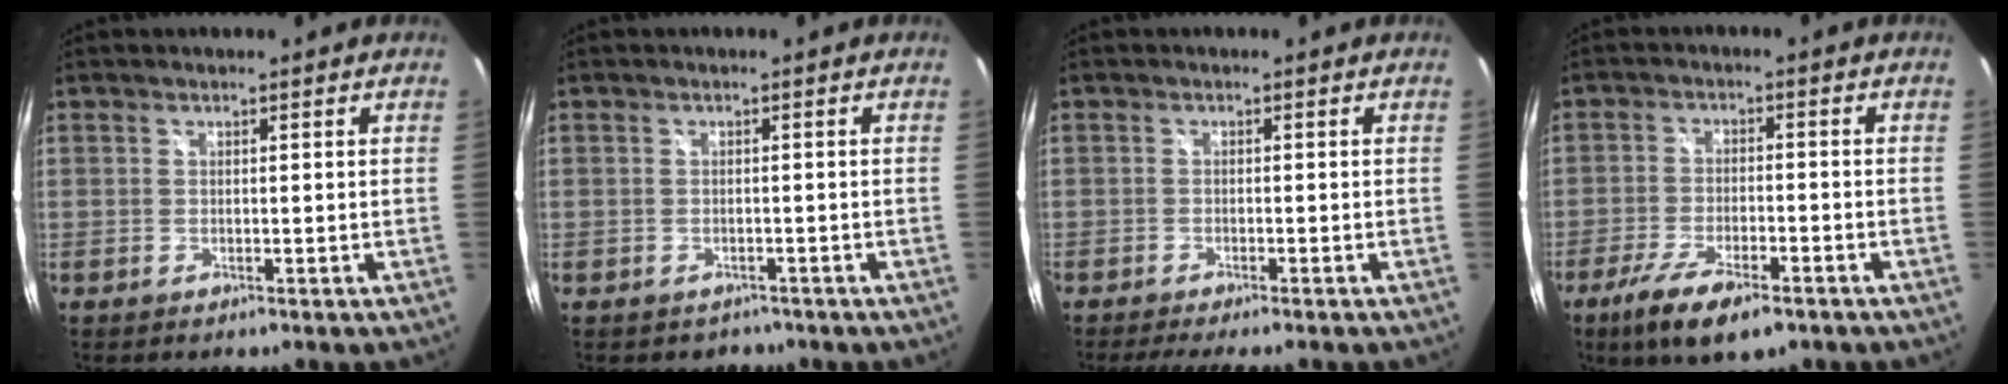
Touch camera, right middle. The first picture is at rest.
{"total": 2.5, "force": [-1.6, 1.9, 0.4], "torque": [-0.013, -0.004, -0.020]}
{"total": 4.7, "force": [-4.1, 0.2, 2.2], "torque": [-0.052, -0.014, -0.066]}
{"total": 9.4, "force": [-6.3, 3.4, 6.2], "torque": [-0.141, -0.024, -0.105]}